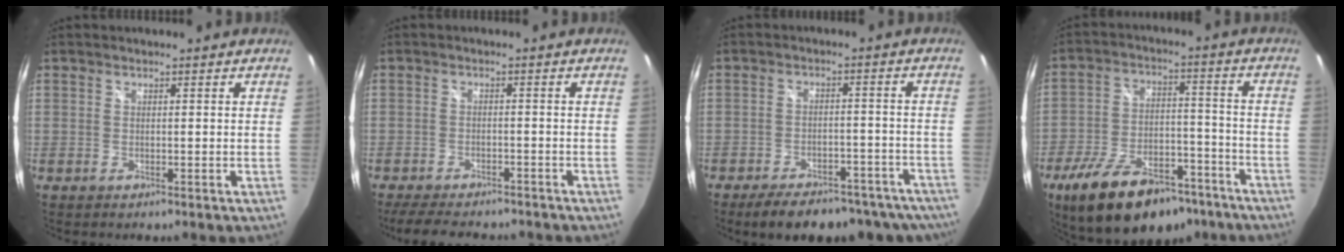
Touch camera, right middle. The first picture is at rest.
{"total": 10.0, "force": [-8.5, 3.2, 4.2], "torque": [-0.098, -0.012, -0.128]}
{"total": 20.0, "force": [-16.8, 7.5, 7.9], "torque": [-0.140, 0.016, -0.198]}
{"total": 20.5, "force": [-14.5, 9.3, 11.3], "torque": [-0.214, -0.010, -0.219]}